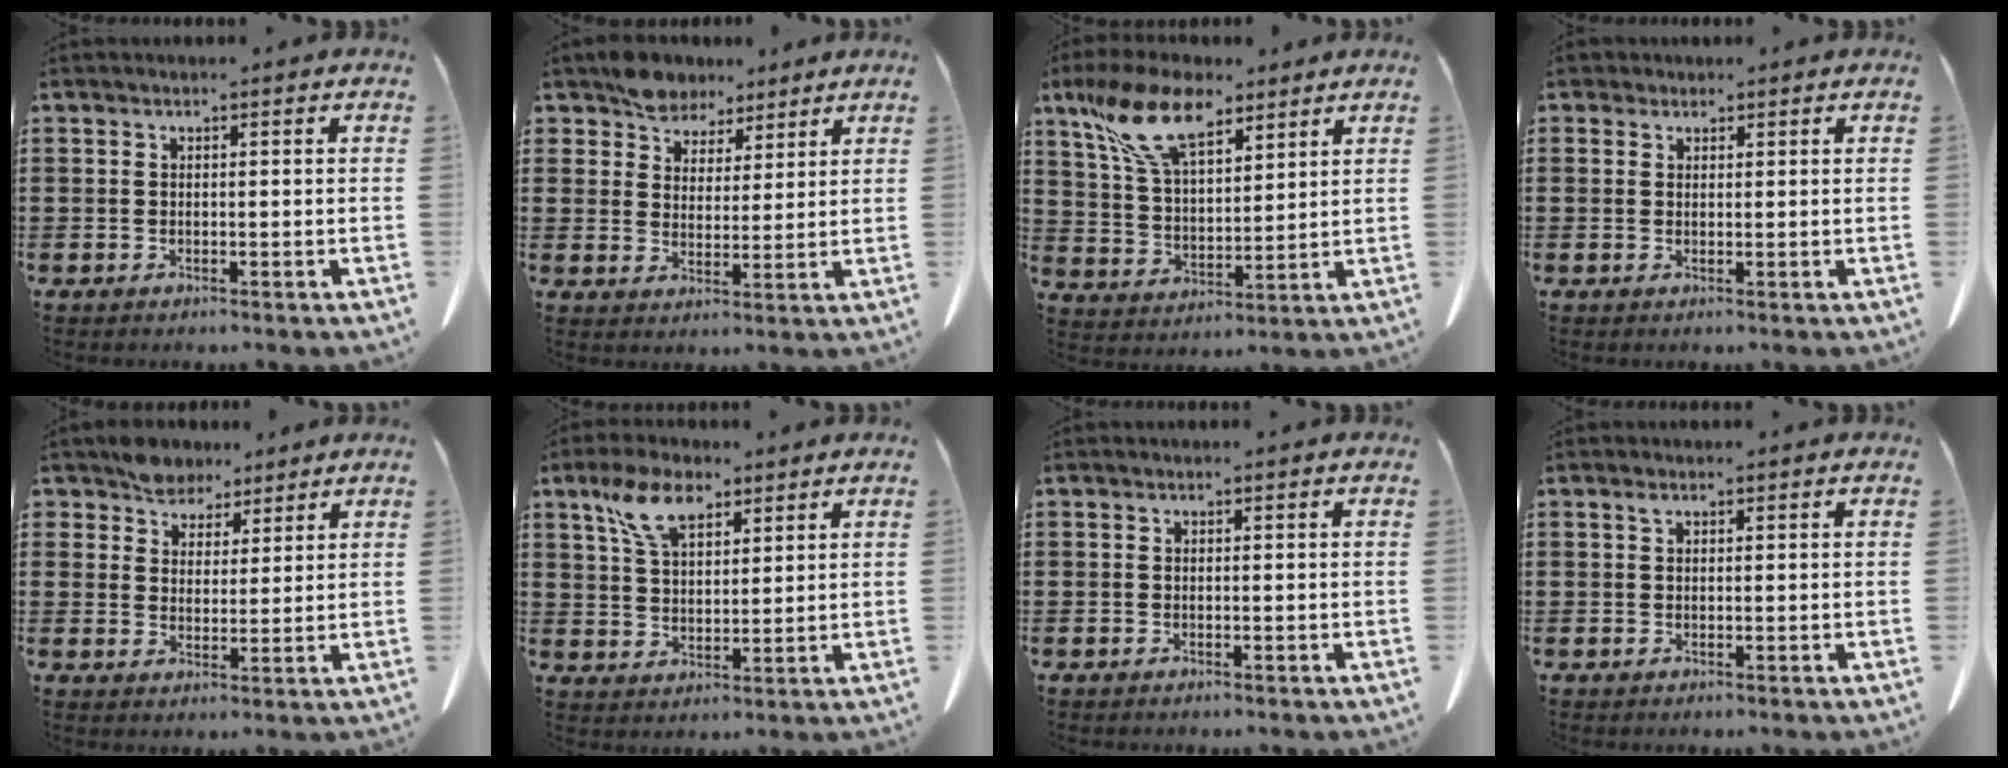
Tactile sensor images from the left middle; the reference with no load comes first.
{"total": 5.8, "force": [5.0, 2.8, 0.6], "torque": [-0.036, -0.006, 0.097]}
{"total": 12.2, "force": [8.0, 5.1, 7.7], "torque": [-0.177, -0.011, 0.151]}
{"total": 1.4, "force": [1.1, 0.8, 0.2], "torque": [-0.009, 0.004, 0.024]}
{"total": 5.1, "force": [4.5, 2.3, 0.3], "torque": [-0.028, -0.006, 0.087]}
{"total": 8.1, "force": [5.0, 3.8, 5.2], "torque": [-0.117, 0.008, 0.094]}
{"total": 0.0}
{"total": 0.7, "force": [0.4, 0.3, 0.5], "torque": [-0.013, 0.000, 0.009]}